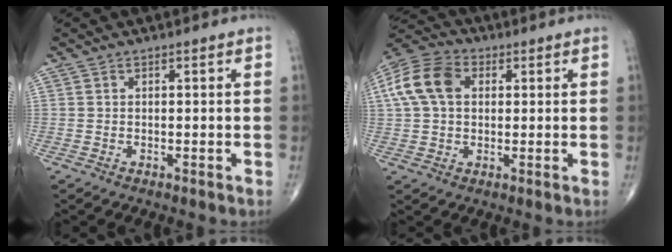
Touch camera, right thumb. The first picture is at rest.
{"total": 11.5, "force": [2.5, 8.0, 7.9], "torque": [-0.155, 0.024, 0.039]}